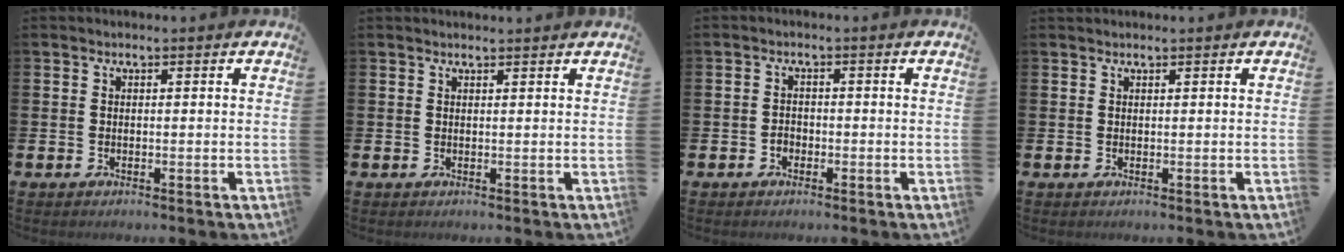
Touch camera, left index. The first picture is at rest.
{"total": 0.9, "force": [0.9, -0.1, 0.1], "torque": [0.008, -0.005, 0.016]}
{"total": 1.3, "force": [-0.5, 1.1, 0.4], "torque": [-0.006, 0.003, -0.013]}
{"total": 0.7, "force": [0.7, 0.1, 0.0], "torque": [0.010, -0.004, 0.011]}